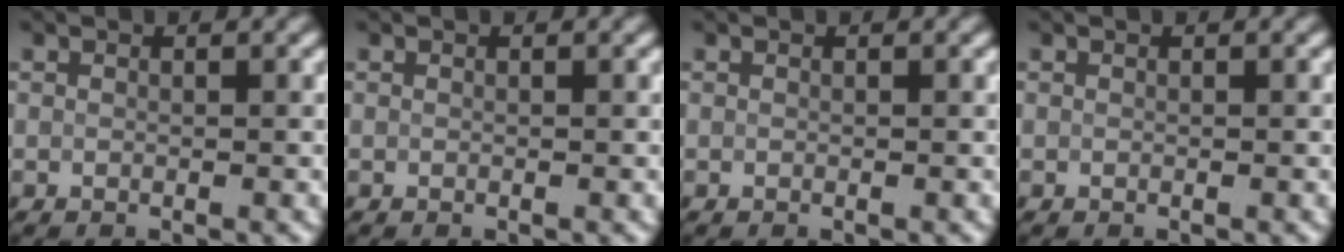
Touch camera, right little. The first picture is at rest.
{"total": 0.0}
{"total": 0.0}
{"total": 0.0}